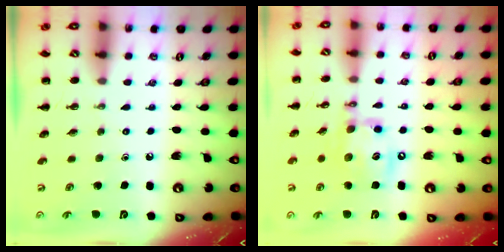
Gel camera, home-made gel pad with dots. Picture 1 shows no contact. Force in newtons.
{"total": 14.2, "press": 14.0, "slide": 2.3}